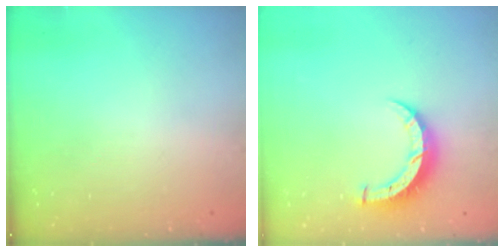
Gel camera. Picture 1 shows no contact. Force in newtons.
{"total": 7.2, "press": 7.2, "slide": 0.3}